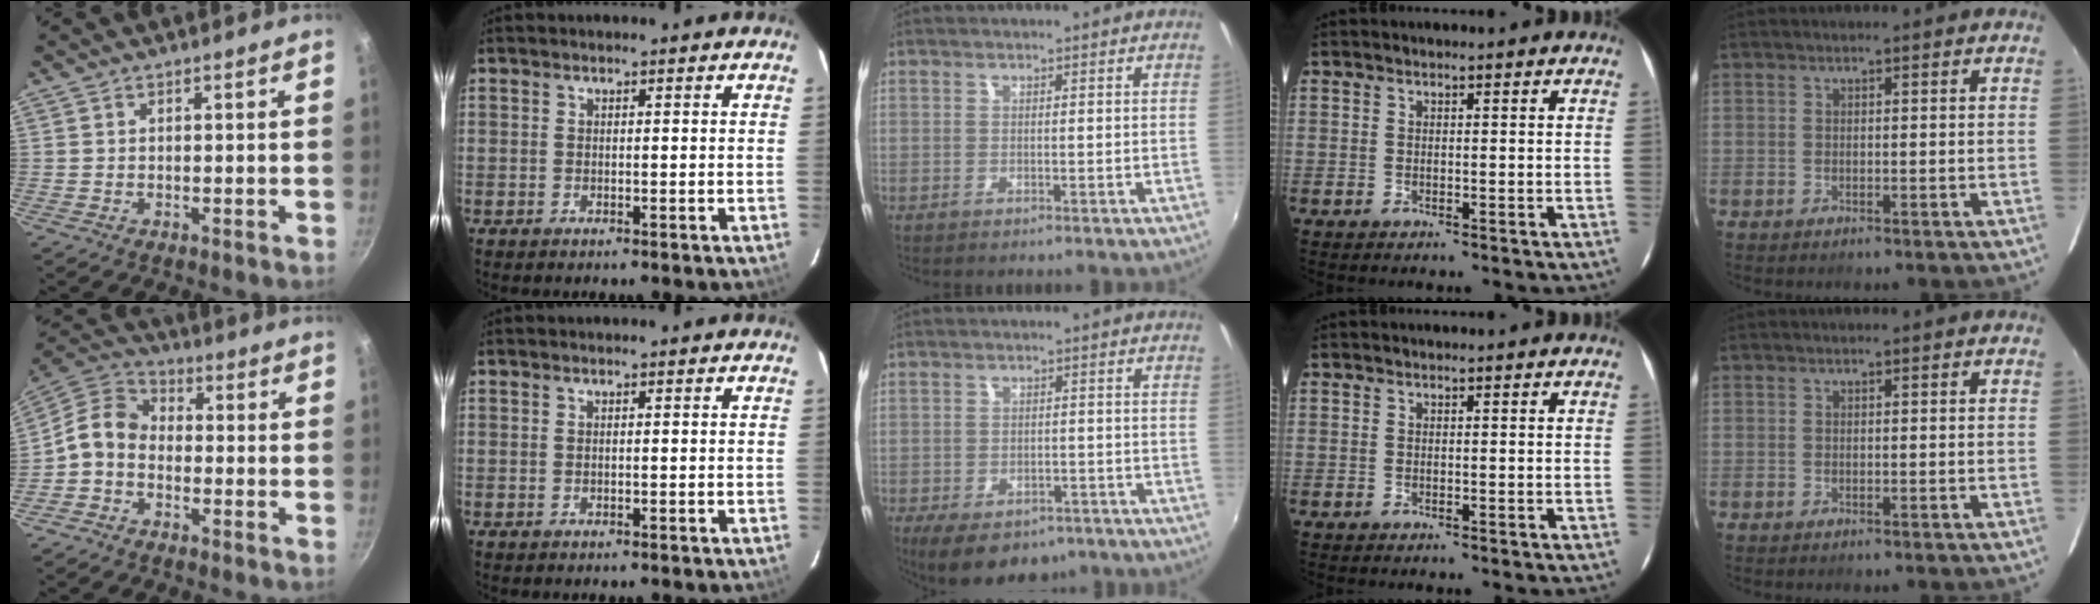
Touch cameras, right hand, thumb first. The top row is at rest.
{"thumb": {"total": 7.9, "force": [-2.4, 5.8, 4.8], "torque": [-0.092, 0.048, -0.070]}, "middle": {"total": 11.4, "force": [-7.5, 6.4, 5.8], "torque": [-0.122, -0.018, -0.101]}}